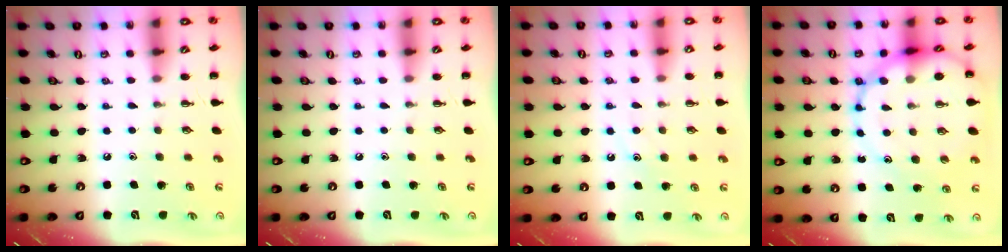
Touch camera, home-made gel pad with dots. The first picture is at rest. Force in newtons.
{"total": 0.0}
{"total": 9.7, "press": 9.6, "slide": 1.4}
{"total": 15.7, "press": 15.5, "slide": 2.5}